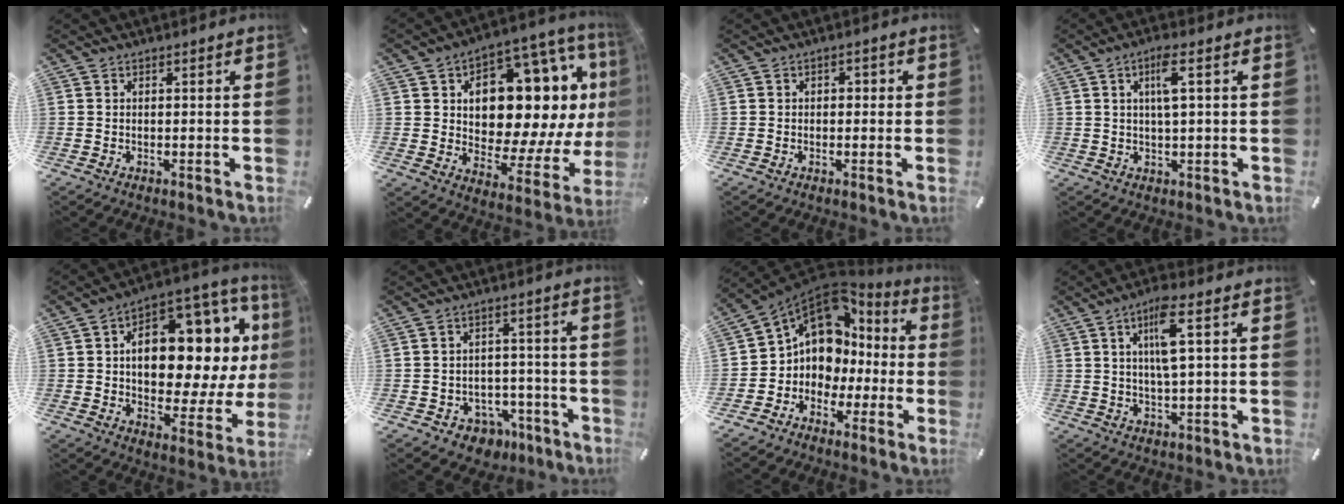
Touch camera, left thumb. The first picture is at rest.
{"total": 20.5, "force": [6.7, 12.5, 14.9], "torque": [-0.215, -0.049, 0.113]}
{"total": 1.4, "force": [-0.6, 1.1, 0.6], "torque": [-0.012, 0.008, -0.015]}
{"total": 5.7, "force": [1.6, 1.2, 5.4], "torque": [-0.100, 0.000, 0.023]}
{"total": 19.1, "force": [4.0, 11.1, 15.0], "torque": [-0.205, -0.046, 0.064]}
{"total": 6.0, "force": [-2.2, 5.4, 1.1], "torque": [-0.017, 0.016, -0.033]}
{"total": 11.1, "force": [2.7, 9.9, 4.2], "torque": [-0.103, -0.027, 0.053]}
{"total": 8.7, "force": [2.7, 1.8, 8.1], "torque": [-0.154, 0.002, 0.041]}